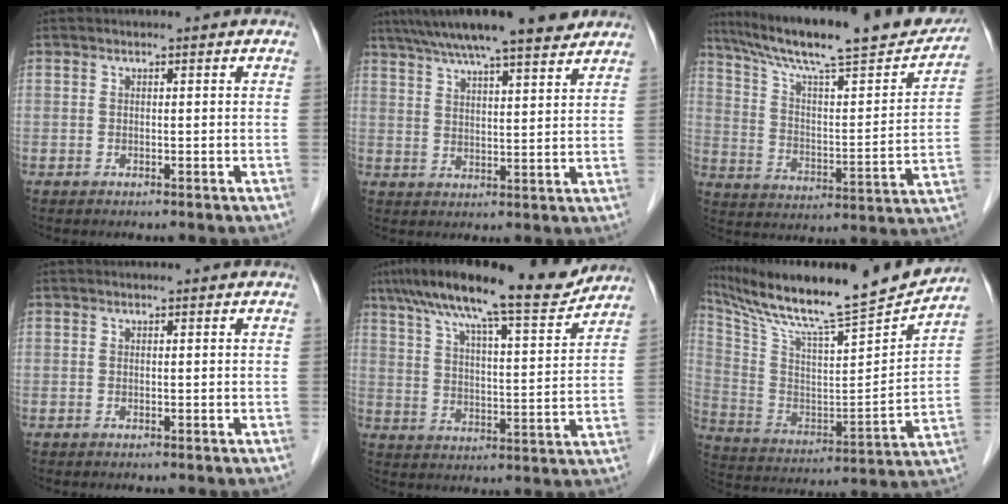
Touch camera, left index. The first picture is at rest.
{"total": 15.9, "force": [13.1, 1.6, 8.8], "torque": [-0.149, 0.029, 0.195]}
{"total": 24.7, "force": [21.1, 2.7, 12.5], "torque": [-0.207, -0.012, 0.308]}
{"total": 0.0}
{"total": 17.7, "force": [14.8, 1.5, 9.6], "torque": [-0.158, 0.014, 0.222]}
{"total": 22.1, "force": [19.8, 0.1, 9.8], "torque": [-0.183, -0.034, 0.319]}